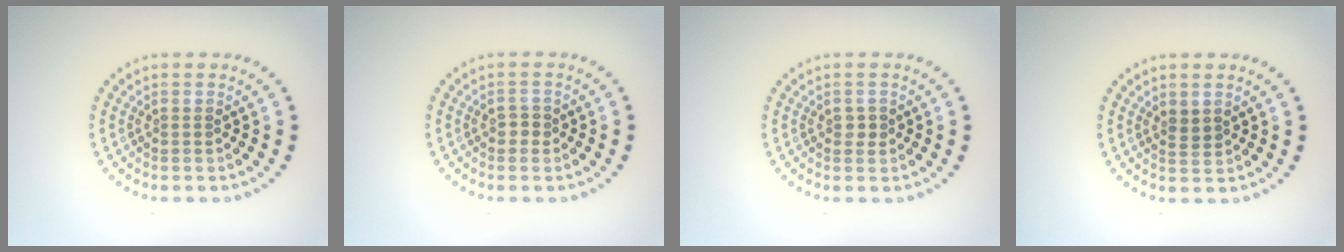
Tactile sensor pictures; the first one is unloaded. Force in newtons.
{"total": 1.0, "press": 1.0, "slide": 0.3}
{"total": 1.0, "press": 1.0, "slide": 0.2}
{"total": 1.3, "press": 1.1, "slide": 0.6}